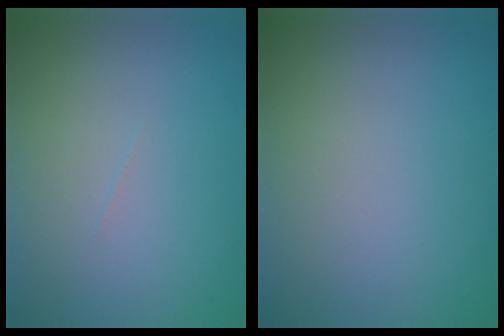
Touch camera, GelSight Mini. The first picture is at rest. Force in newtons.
{"total": 0.0}